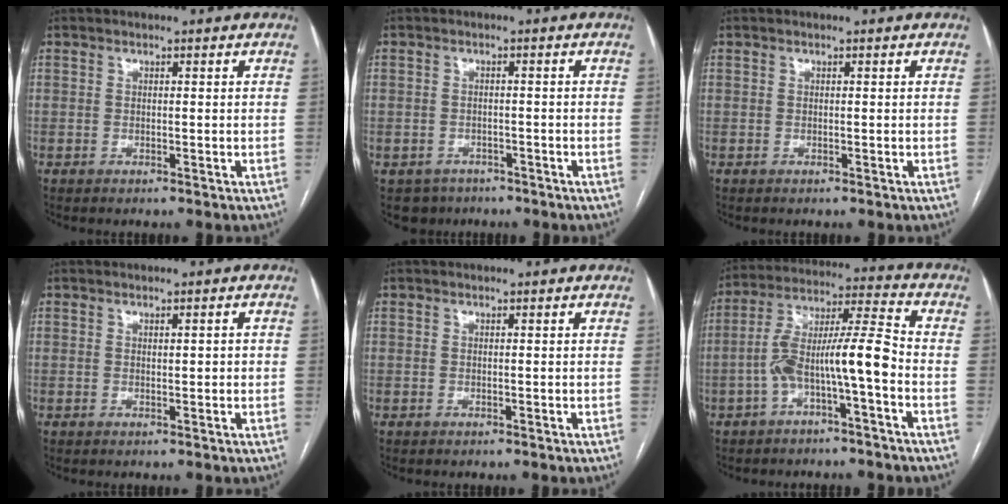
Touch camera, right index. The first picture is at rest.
{"total": 4.2, "force": [-2.6, 3.2, 0.0], "torque": [0.005, 0.009, -0.037]}
{"total": 0.0}
{"total": 1.4, "force": [0.2, 0.4, 1.3], "torque": [-0.021, 0.003, 0.003]}
{"total": 0.0}
{"total": 10.8, "force": [-3.4, 1.0, 10.2], "torque": [-0.189, 0.038, -0.060]}